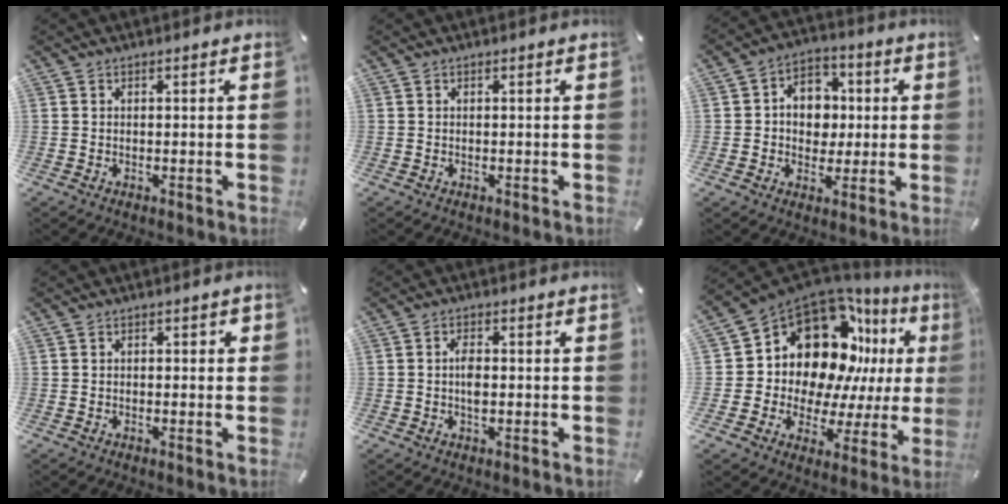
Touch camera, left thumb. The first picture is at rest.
{"total": 0.0}
{"total": 9.2, "force": [0.0, 8.0, 4.5], "torque": [-0.065, 0.013, 0.003]}
{"total": 1.1, "force": [-0.4, 0.7, 0.7], "torque": [-0.013, 0.005, -0.010]}
{"total": 3.2, "force": [-0.2, 1.6, 2.7], "torque": [-0.059, 0.000, -0.007]}
{"total": 18.0, "force": [8.8, 12.4, 9.6], "torque": [-0.160, -0.092, 0.161]}